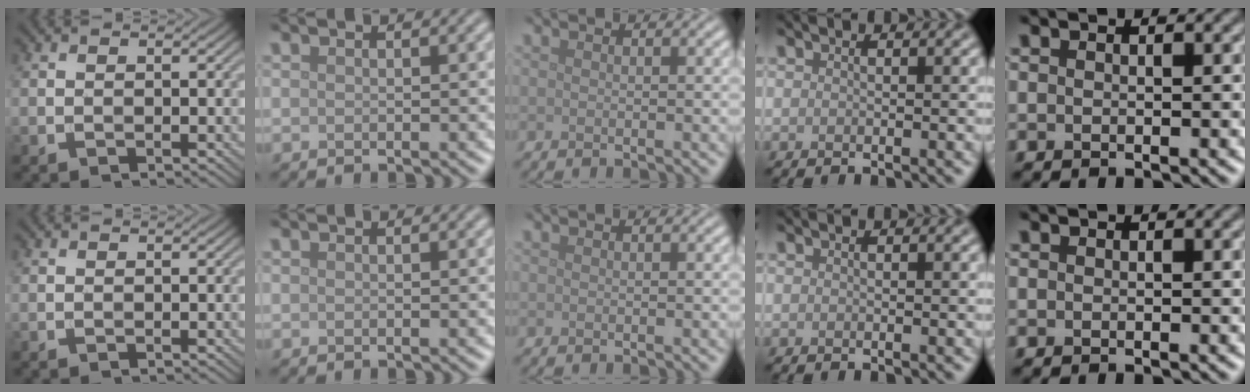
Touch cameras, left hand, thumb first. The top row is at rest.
{}